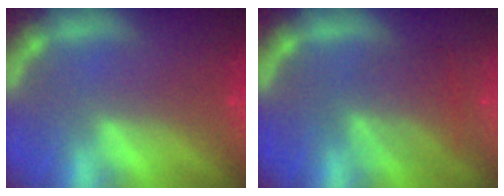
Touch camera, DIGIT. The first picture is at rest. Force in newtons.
{"total": 4.6}